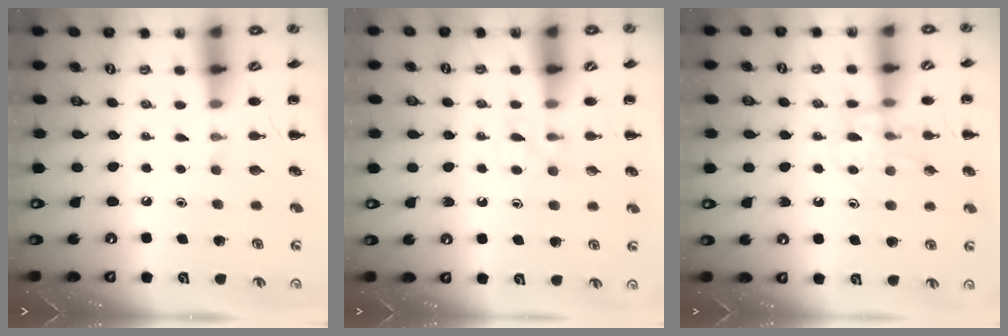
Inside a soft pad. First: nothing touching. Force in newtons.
{"total": 5.8, "press": 5.6, "slide": 1.6}
{"total": 12.2, "press": 12.1, "slide": 0.9}